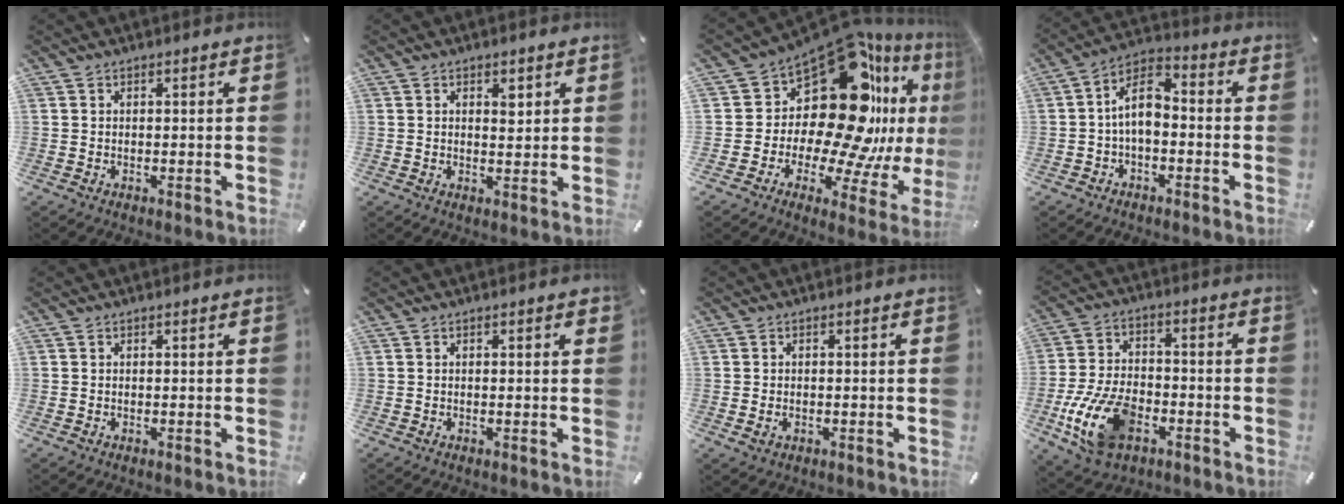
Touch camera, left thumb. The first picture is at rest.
{"total": 2.8, "force": [1.1, 1.8, 1.9], "torque": [-0.008, -0.009, 0.012]}
{"total": 23.3, "force": [8.6, 13.2, 17.2], "torque": [-0.258, -0.115, 0.158]}
{"total": 9.4, "force": [-1.1, 5.5, 7.5], "torque": [-0.151, 0.013, -0.019]}
{"total": 0.0}
{"total": 0.8, "force": [0.1, 0.2, 0.8], "torque": [-0.015, 0.002, 0.001]}
{"total": 1.4, "force": [-0.3, 1.1, 0.8], "torque": [-0.014, 0.004, -0.007]}
{"total": 14.8, "force": [-6.2, 9.3, 9.8], "torque": [-0.202, 0.031, -0.104]}